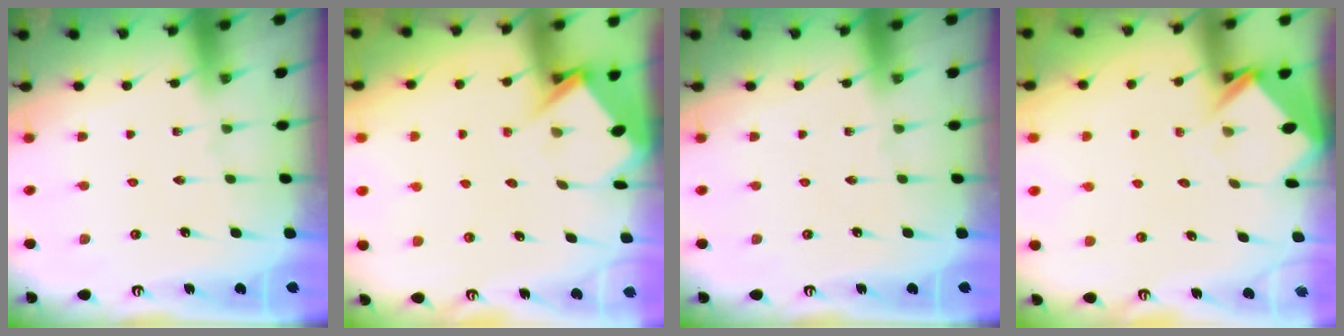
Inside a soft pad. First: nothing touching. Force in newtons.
{"total": 4.7, "press": 4.7, "slide": 0.2}
{"total": 0.0}
{"total": 3.9, "press": 3.9, "slide": 0.2}